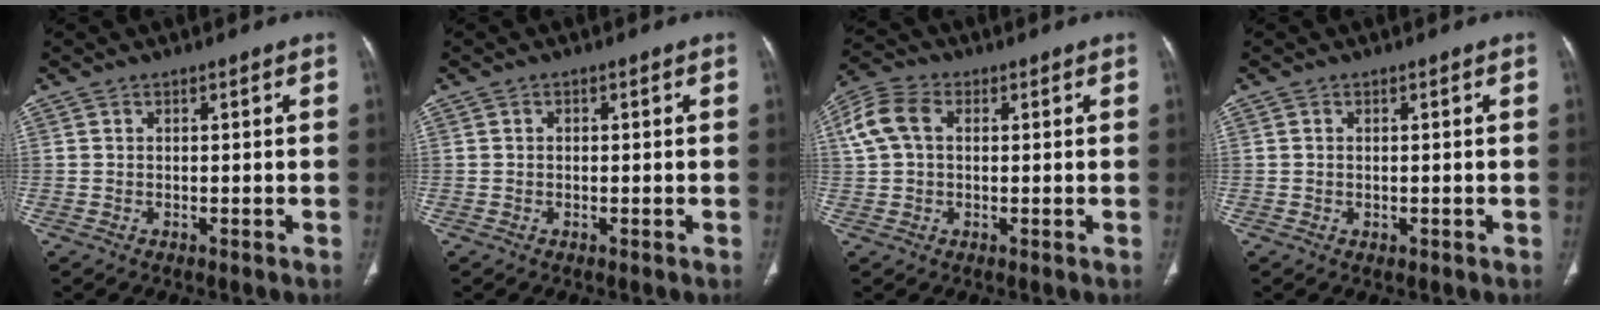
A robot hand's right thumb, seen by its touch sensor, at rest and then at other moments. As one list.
[{"total": 0.6, "force": [0.0, 0.5, 0.3], "torque": [-0.001, 0.002, -0.002]}, {"total": 7.6, "force": [1.6, 5.2, 5.2], "torque": [-0.119, 0.023, 0.028]}, {"total": 0.7, "force": [-0.1, 0.5, 0.4], "torque": [-0.011, -0.003, 0.002]}]